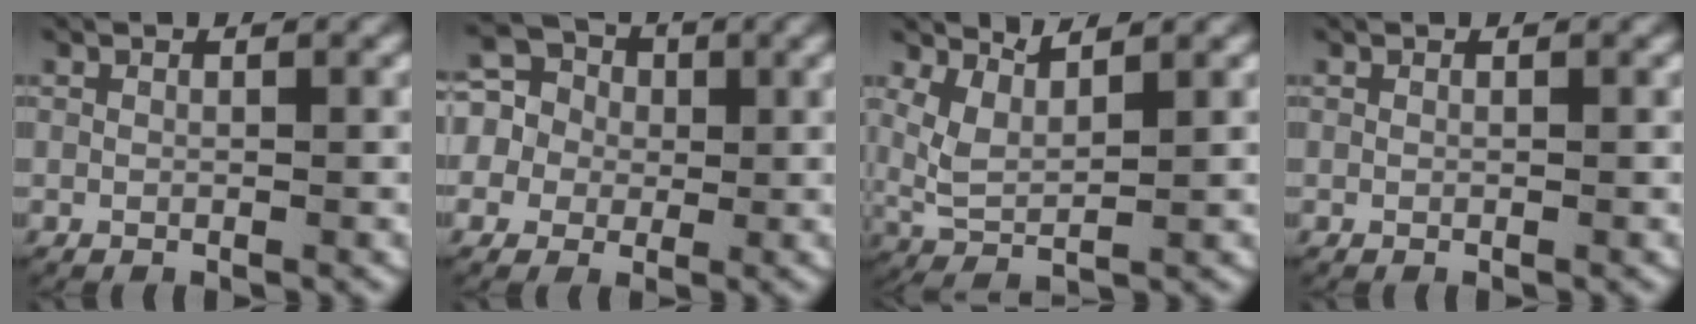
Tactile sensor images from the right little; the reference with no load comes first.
{"total": 9.1, "force": [0.2, 8.5, 3.2], "torque": [-0.103, -0.021, -0.005]}
{"total": 4.9, "force": [1.5, 3.6, 3.0], "torque": [-0.094, -0.014, 0.029]}
{"total": 0.0}